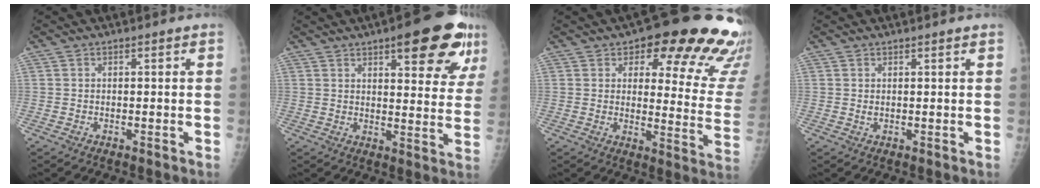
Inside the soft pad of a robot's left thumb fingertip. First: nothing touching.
{"total": 16.8, "force": [9.2, 5.3, 13.1], "torque": [-0.137, -0.033, 0.117]}
{"total": 21.4, "force": [14.1, 8.3, 13.8], "torque": [-0.110, -0.075, 0.160]}
{"total": 1.3, "force": [0.9, 0.3, 0.9], "torque": [-0.016, -0.001, 0.016]}